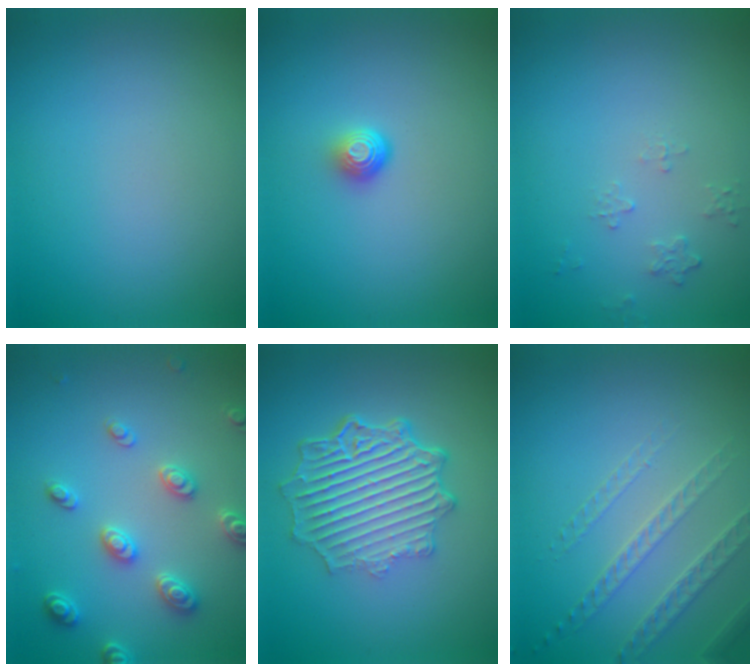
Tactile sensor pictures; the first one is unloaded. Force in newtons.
{"total": 1.7, "press": 1.1, "slide": 1.3}
{"total": 0.7, "press": 0.5, "slide": 0.5}
{"total": 3.2, "press": 3.0, "slide": 0.9}
{"total": 7.3, "press": 5.2, "slide": 5.1}
{"total": 1.9, "press": 1.7, "slide": 0.8}